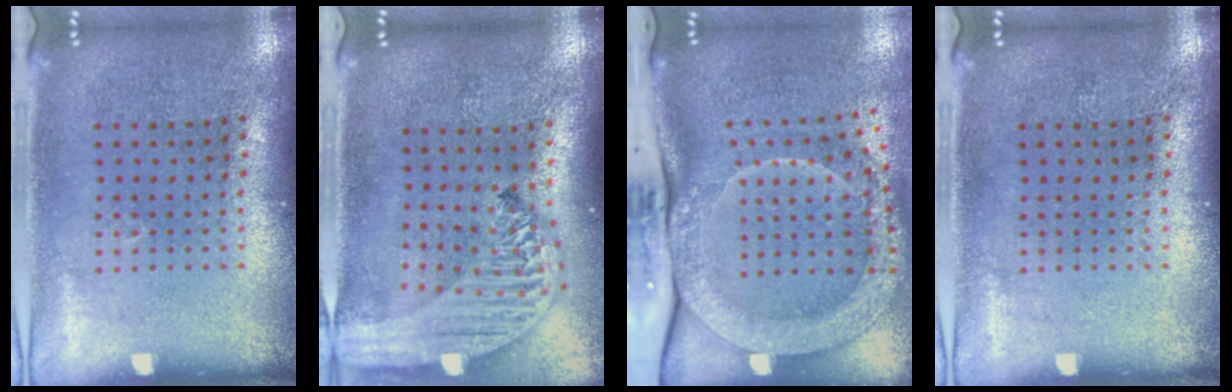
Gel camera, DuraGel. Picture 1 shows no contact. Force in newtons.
{"total": 3.2, "press": 2.4, "slide": 2.1}
{"total": 2.7, "press": 2.3, "slide": 1.5}
{"total": 0.0}